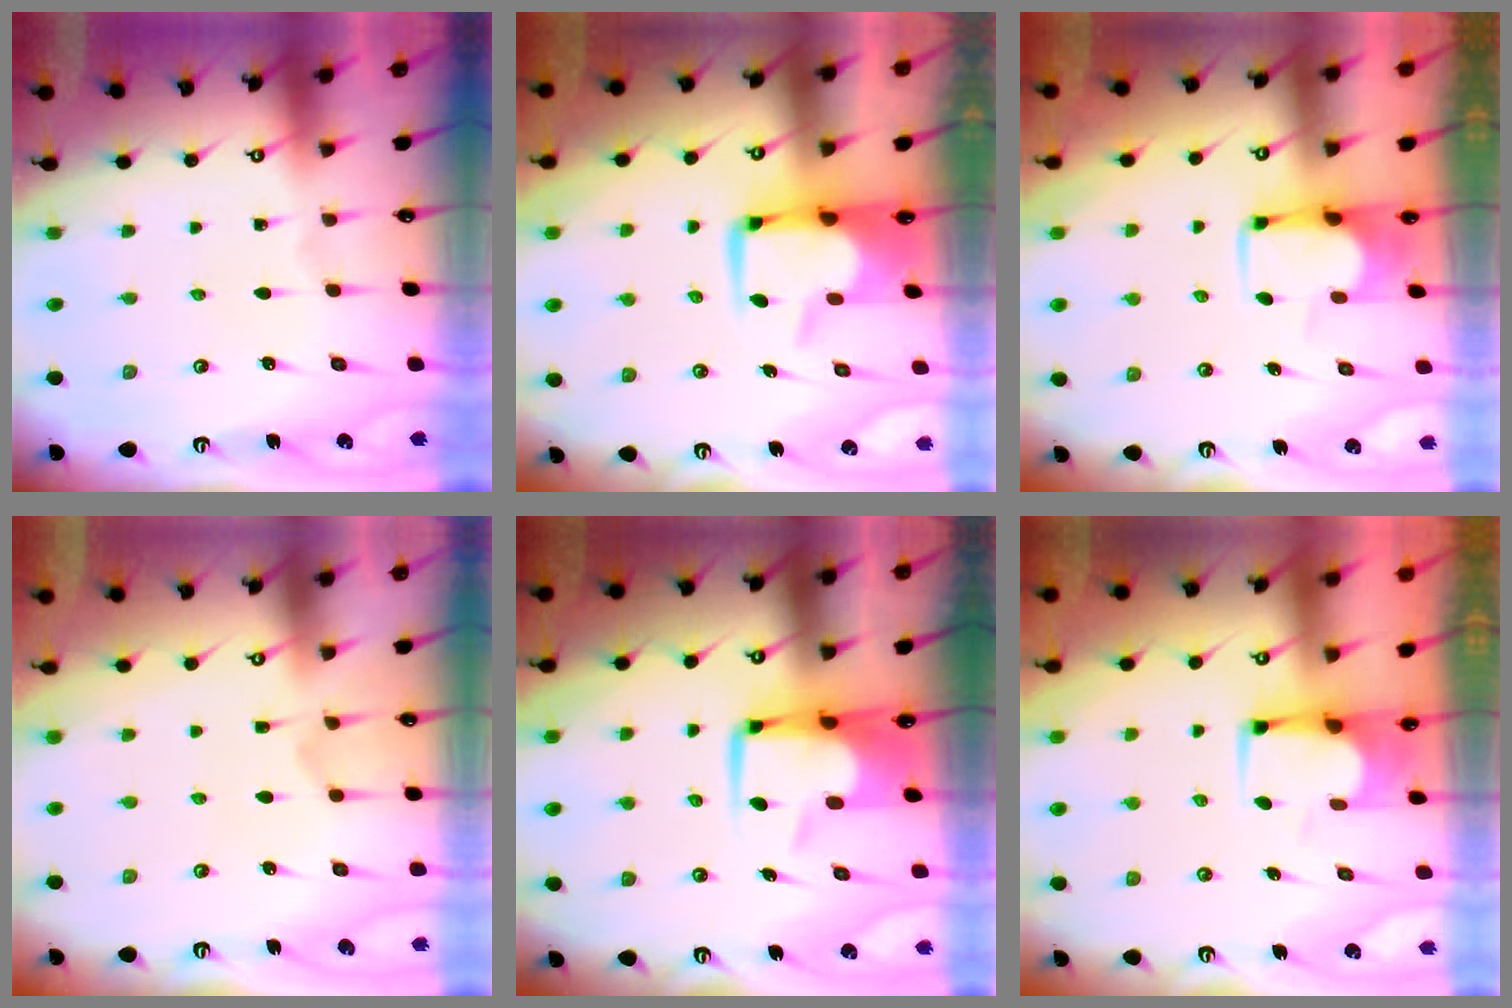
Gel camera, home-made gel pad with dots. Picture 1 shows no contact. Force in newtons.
{"total": 2.0, "press": 1.8, "slide": 0.9}
{"total": 3.5, "press": 3.5, "slide": 0.2}
{"total": 2.9, "press": 2.6, "slide": 1.3}
{"total": 7.9, "press": 7.8, "slide": 1.3}
{"total": 1.8, "press": 1.7, "slide": 0.4}